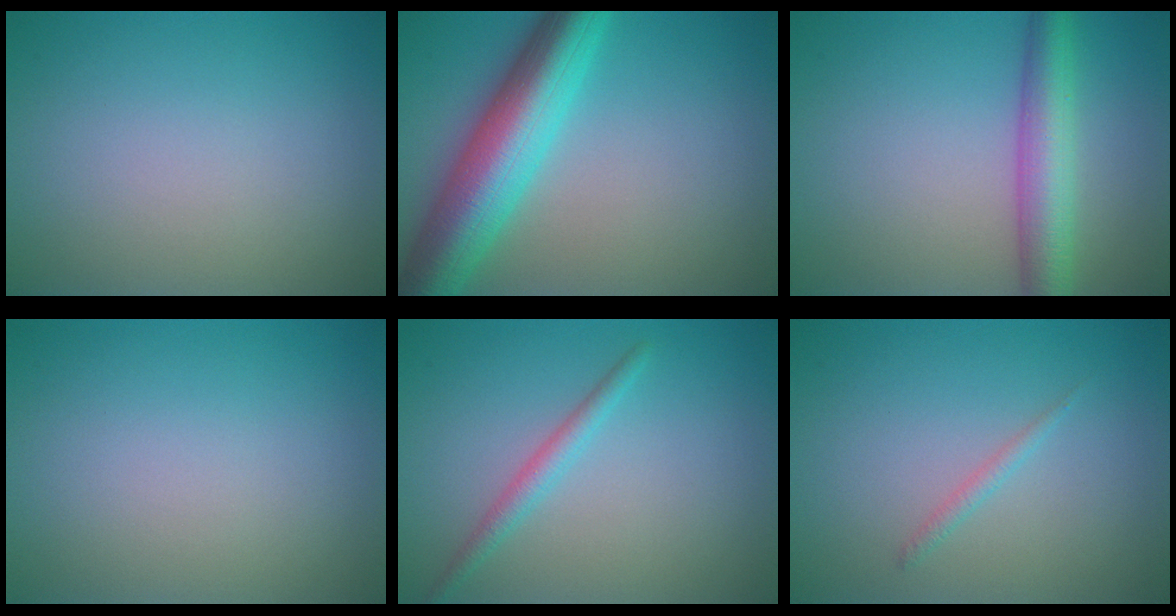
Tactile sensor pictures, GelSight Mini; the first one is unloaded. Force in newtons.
{"total": 9.6, "press": 9.6, "slide": 0.3}
{"total": 5.1, "press": 5.1, "slide": 0.1}
{"total": 0.0}
{"total": 1.8, "press": 1.8, "slide": 0.0}
{"total": 0.9, "press": 0.9, "slide": 0.0}